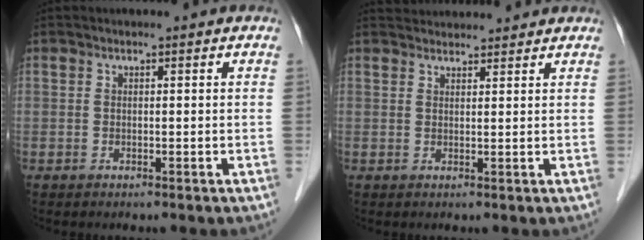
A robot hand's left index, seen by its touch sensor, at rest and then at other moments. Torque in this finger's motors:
{"motor_torque": [-0.71, -0.92, 0.02, 0.01]}